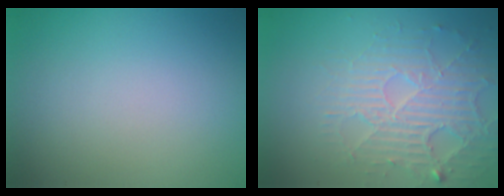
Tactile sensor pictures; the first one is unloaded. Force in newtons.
{"total": 4.0, "press": 3.6, "slide": 1.7}